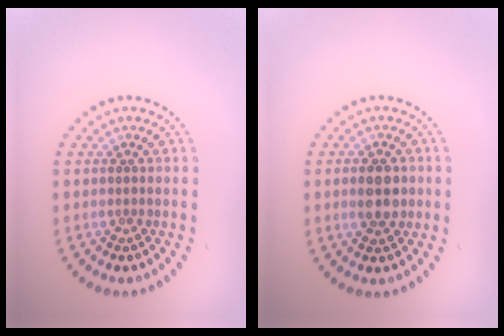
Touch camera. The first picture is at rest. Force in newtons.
{"total": 3.3, "press": 3.3, "slide": 0.2}